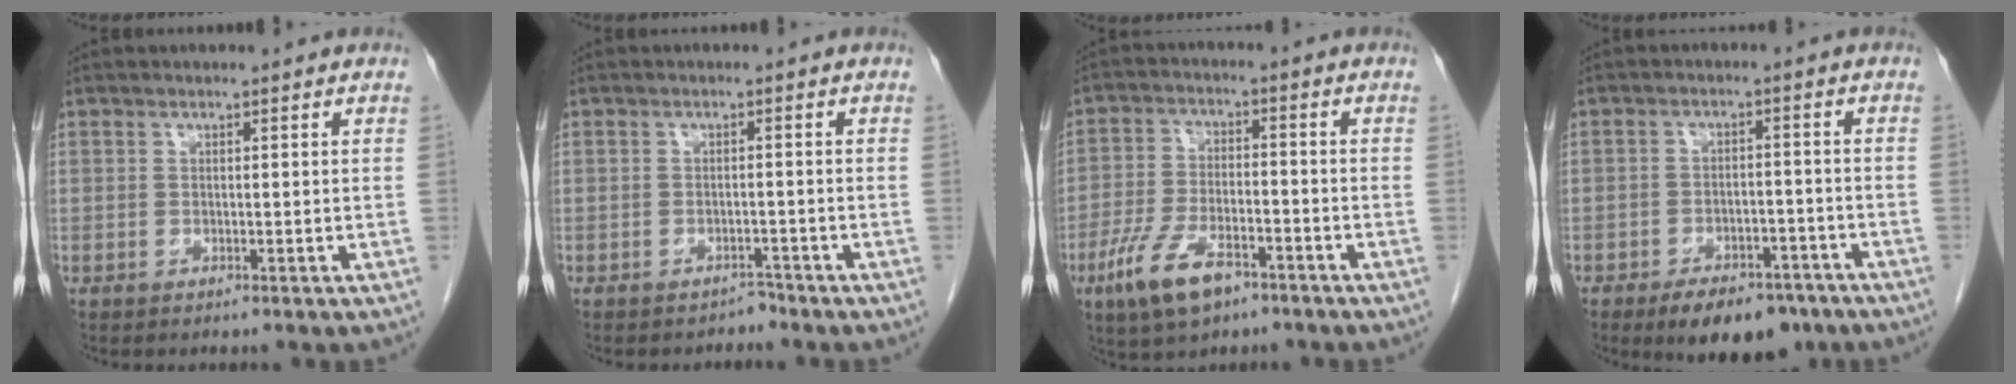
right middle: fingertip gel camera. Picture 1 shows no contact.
{"total": 1.3, "force": [-1.2, 0.3, -0.2], "torque": [0.003, -0.004, -0.019]}
{"total": 9.3, "force": [-5.6, 3.5, 6.5], "torque": [-0.145, -0.007, -0.100]}
{"total": 9.9, "force": [-7.2, 4.5, 5.1], "torque": [-0.067, 0.001, -0.107]}